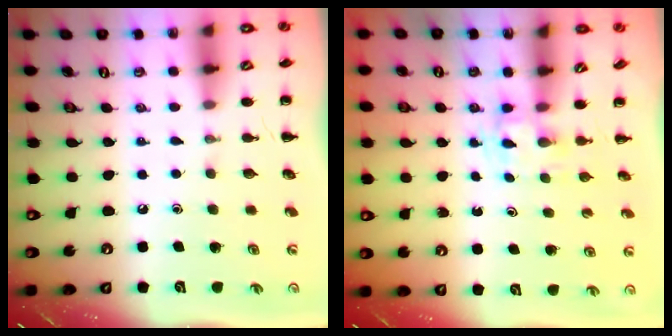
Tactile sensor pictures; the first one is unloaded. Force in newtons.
{"total": 3.0, "press": 2.8, "slide": 1.1}